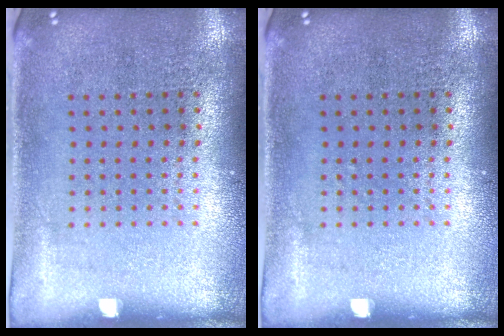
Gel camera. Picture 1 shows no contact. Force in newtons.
{"total": 0.0}